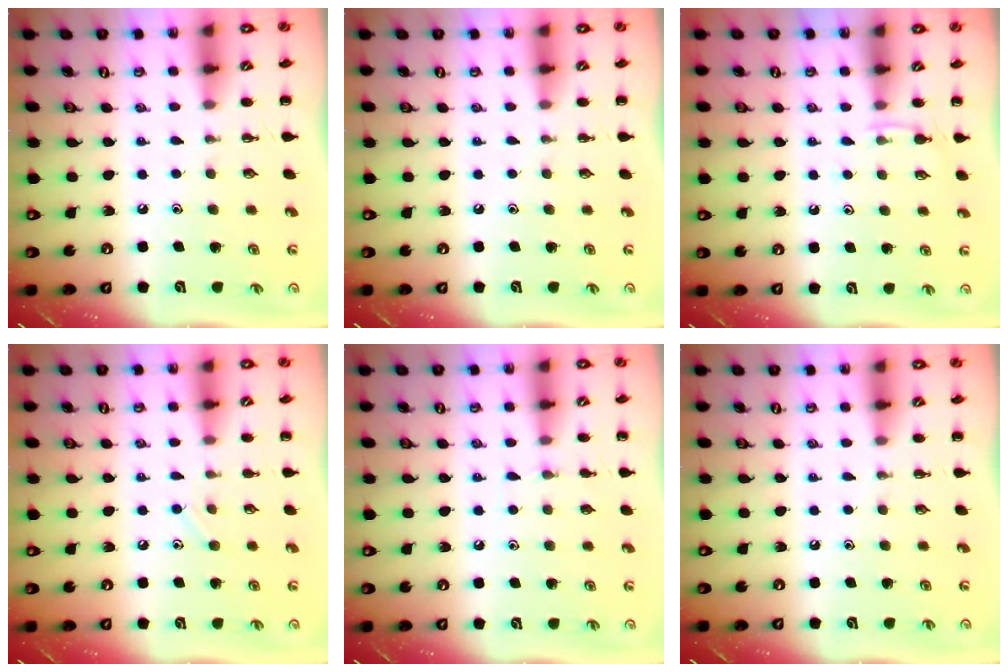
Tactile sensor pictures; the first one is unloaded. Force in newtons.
{"total": 0.0}
{"total": 4.3, "press": 4.1, "slide": 1.4}
{"total": 5.1, "press": 4.8, "slide": 1.8}
{"total": 3.7, "press": 3.6, "slide": 1.1}
{"total": 0.0}